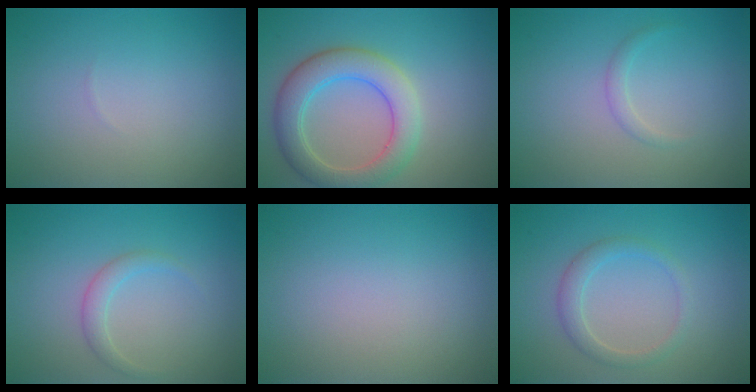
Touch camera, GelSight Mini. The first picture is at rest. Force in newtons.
{"total": 5.3, "press": 5.3, "slide": 0.4}
{"total": 0.9, "press": 0.9, "slide": 0.0}
{"total": 1.5, "press": 1.5, "slide": 0.0}
{"total": 0.0}
{"total": 2.0, "press": 2.0, "slide": 0.1}